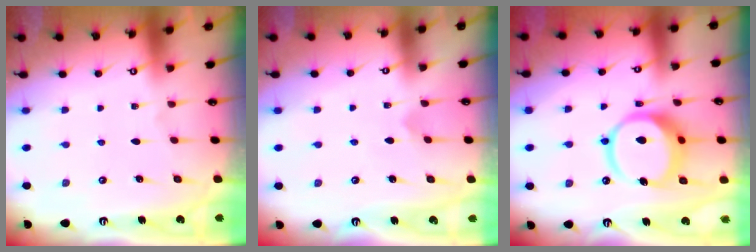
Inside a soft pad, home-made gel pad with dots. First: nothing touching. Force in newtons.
{"total": 2.3, "press": 2.3, "slide": 0.2}
{"total": 13.8, "press": 13.7, "slide": 1.7}